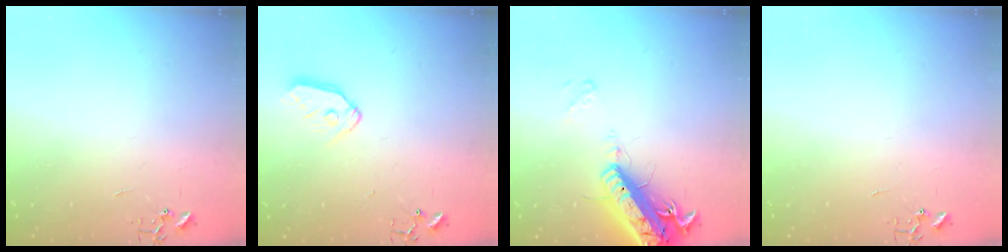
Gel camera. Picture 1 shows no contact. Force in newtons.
{"total": 9.0, "press": 8.9, "slide": 0.9}
{"total": 18.9, "press": 18.5, "slide": 3.7}
{"total": 0.0}